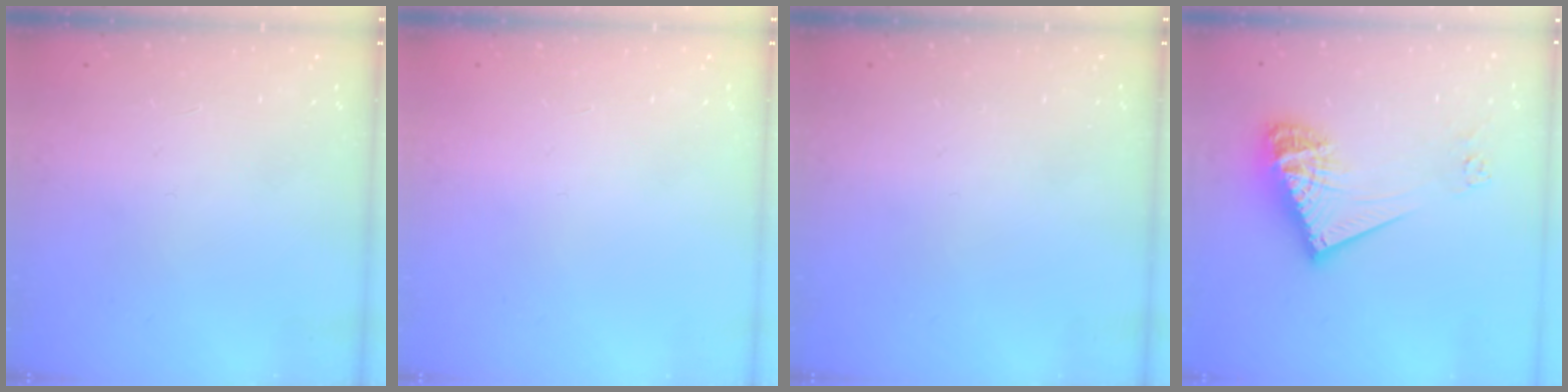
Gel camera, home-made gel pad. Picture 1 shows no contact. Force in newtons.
{"total": 0.0}
{"total": 0.0}
{"total": 17.6, "press": 17.5, "slide": 1.5}